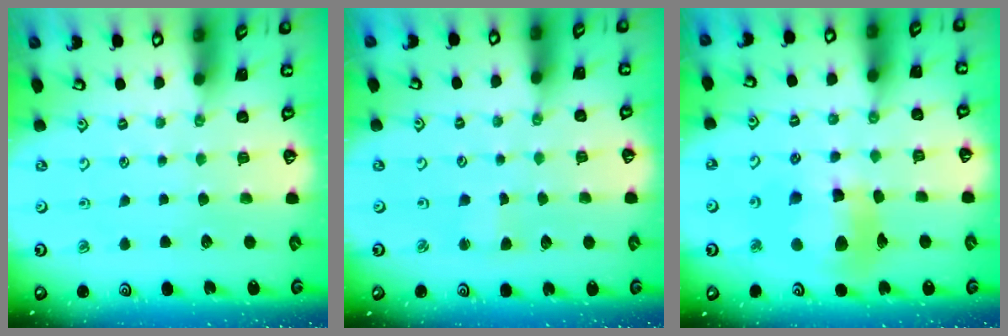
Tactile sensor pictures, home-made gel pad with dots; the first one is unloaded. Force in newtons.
{"total": 2.1, "press": 2.1, "slide": 0.4}
{"total": 14.1, "press": 14.0, "slide": 1.8}